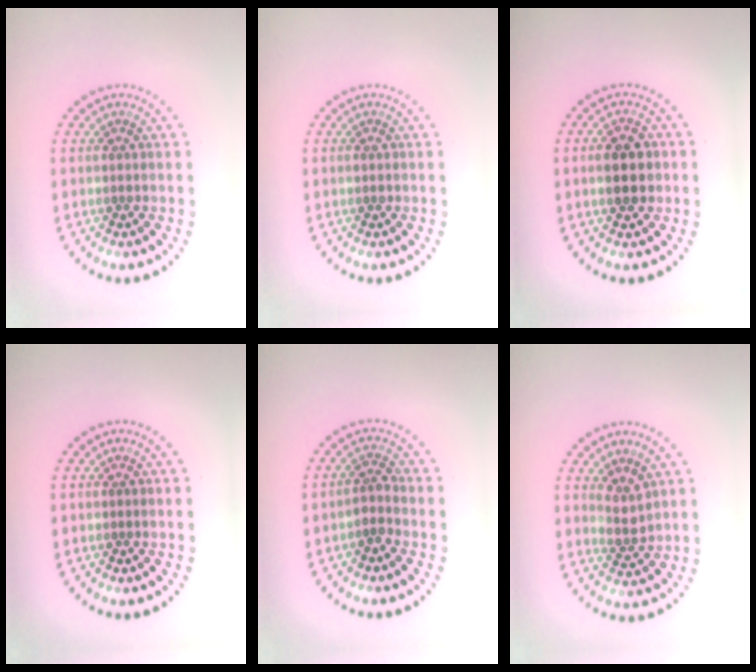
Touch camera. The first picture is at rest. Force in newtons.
{"total": 0.7, "press": 0.7, "slide": 0.1}
{"total": 4.2, "press": 4.2, "slide": 0.3}
{"total": 0.0}
{"total": 1.6, "press": 1.2, "slide": 1.0}
{"total": 2.1, "press": 1.7, "slide": 1.2}